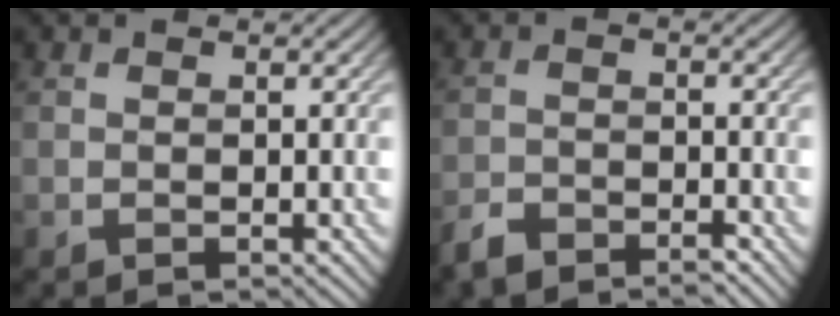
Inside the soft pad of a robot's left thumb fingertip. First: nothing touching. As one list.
[{"total": 3.9, "force": [-3.5, 1.0, 1.4], "torque": [-0.027, -0.003, -0.073]}]